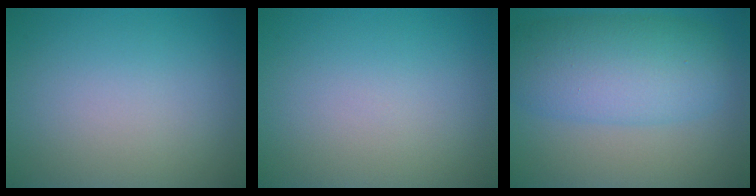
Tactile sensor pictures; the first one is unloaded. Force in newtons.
{"total": 0.0}
{"total": 7.6, "press": 7.6, "slide": 0.1}